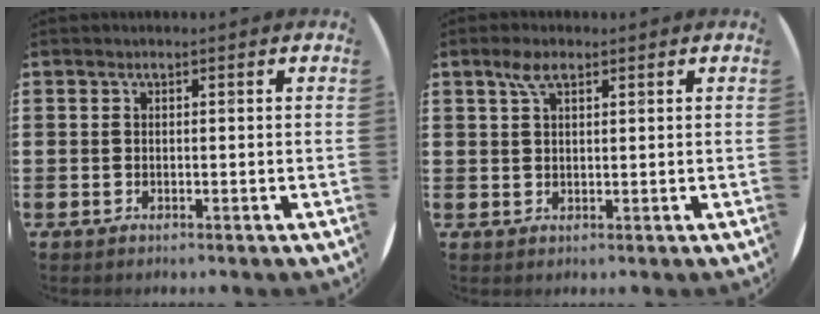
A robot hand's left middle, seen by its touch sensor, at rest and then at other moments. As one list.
[{"total": 3.1, "force": [1.8, 1.1, 2.2], "torque": [-0.048, 0.008, 0.032]}]